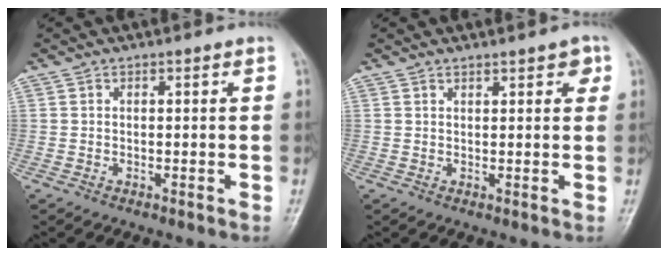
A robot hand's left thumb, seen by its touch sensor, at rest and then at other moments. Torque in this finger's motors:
{"motor_torque": [-0.20, 0.05, -0.09, -0.07, 0.05]}